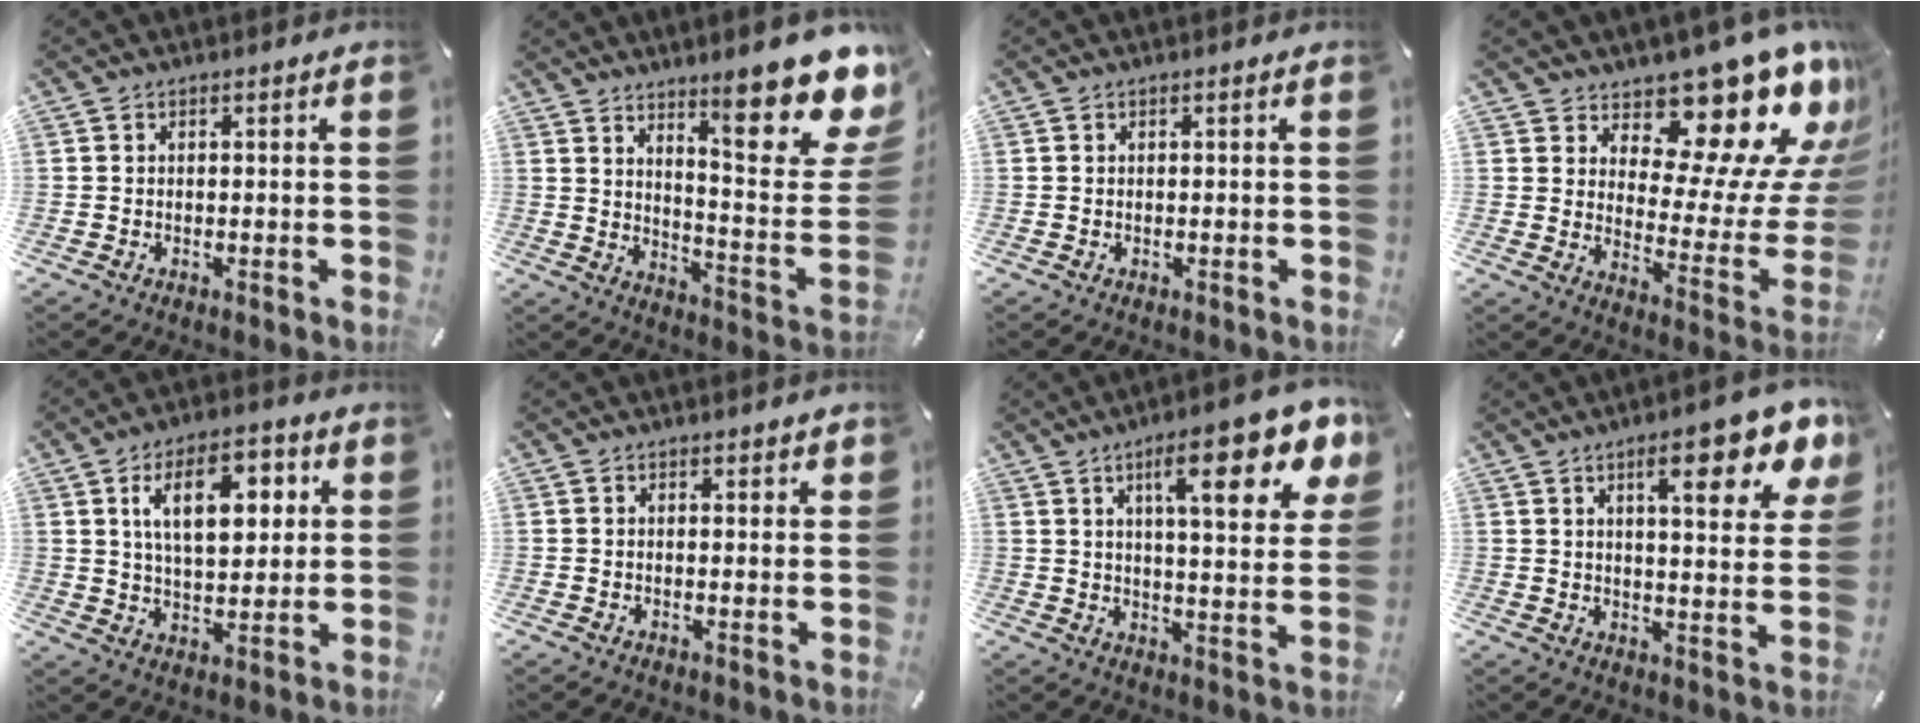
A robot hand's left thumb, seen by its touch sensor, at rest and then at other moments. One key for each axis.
{"total": 19.4, "fx": 13.2, "fy": 5.5, "fz": 13.0, "tx": -0.176, "ty": -0.103, "tz": 0.214}
{"total": 0.0}
{"total": 17.6, "fx": 13.2, "fy": 8.0, "fz": 8.4, "tx": -0.112, "ty": -0.124, "tz": 0.222}
{"total": 13.7, "fx": 5.1, "fy": 7.4, "fz": 10.3, "tx": -0.156, "ty": 0.000, "tz": 0.084}
{"total": 1.0, "fx": 0.9, "fy": 0.4, "fz": 0.3, "tx": 0.000, "ty": -0.003, "tz": 0.015}
{"total": 17.3, "fx": 8.9, "fy": 5.1, "fz": 13.9, "tx": -0.209, "ty": -0.032, "tz": 0.135}
{"total": 14.3, "fx": 8.0, "fy": 4.2, "fz": 11.0, "tx": -0.154, "ty": -0.037, "tz": 0.124}